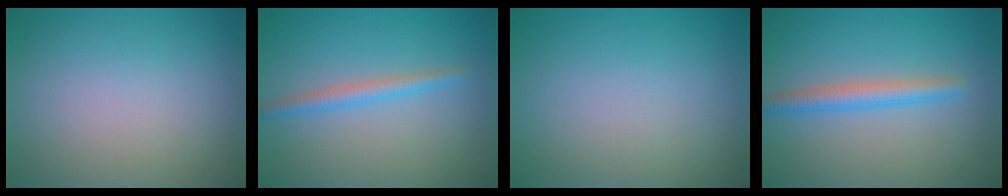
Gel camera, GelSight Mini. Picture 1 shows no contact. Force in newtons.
{"total": 1.8, "press": 1.8, "slide": 0.1}
{"total": 0.0}
{"total": 2.6, "press": 2.6, "slide": 0.2}